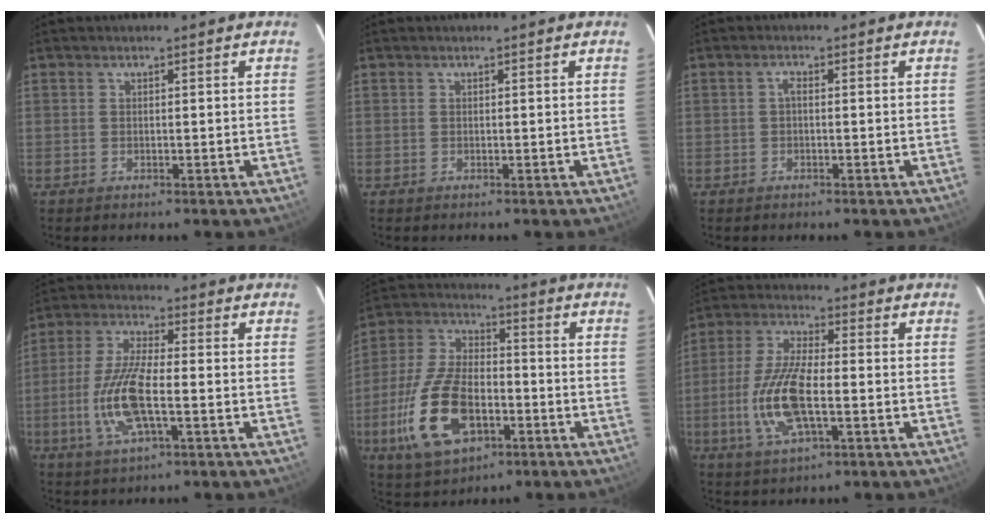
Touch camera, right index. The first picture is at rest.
{"total": 0.0}
{"total": 1.0, "force": [-0.2, 0.5, 0.9], "torque": [-0.018, 0.007, -0.005]}
{"total": 11.9, "force": [-2.8, 3.7, 10.9], "torque": [-0.232, -0.003, -0.058]}
{"total": 17.3, "force": [-6.2, 9.0, 13.4], "torque": [-0.297, -0.005, -0.107]}
{"total": 12.8, "force": [-2.8, 4.7, 11.6], "torque": [-0.249, -0.002, -0.055]}